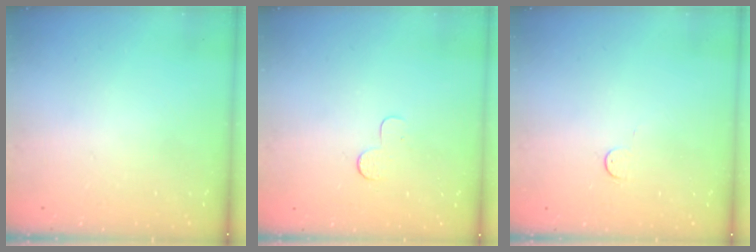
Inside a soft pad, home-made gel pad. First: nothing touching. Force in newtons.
{"total": 4.9, "press": 4.8, "slide": 0.5}
{"total": 3.2, "press": 3.2, "slide": 0.4}